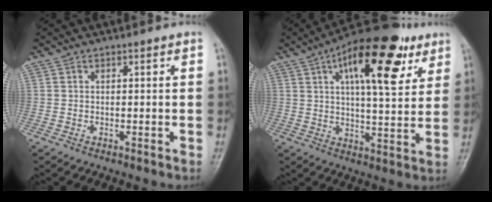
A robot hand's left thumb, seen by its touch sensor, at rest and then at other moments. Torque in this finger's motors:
{"motor_torque": [0.63, 0.69, 1.84, -0.93, 0.26]}